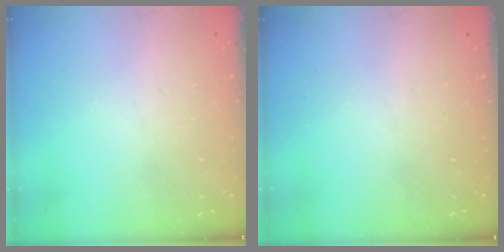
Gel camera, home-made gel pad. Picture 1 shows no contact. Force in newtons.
{"total": 0.0}